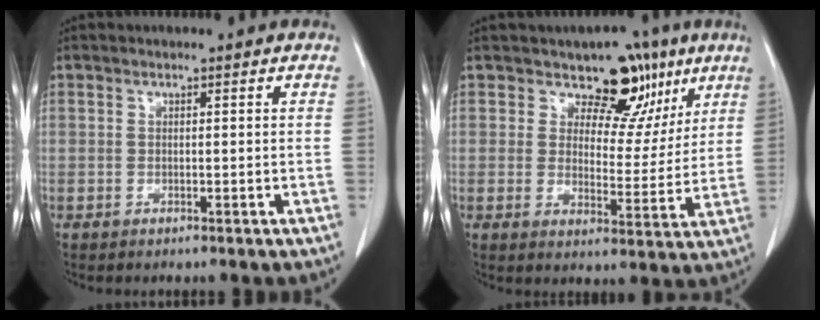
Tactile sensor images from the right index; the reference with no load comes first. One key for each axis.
{"total": 8.5, "fx": 5.7, "fy": 5.1, "fz": 3.7, "tx": -0.027, "ty": -0.004, "tz": 0.077}